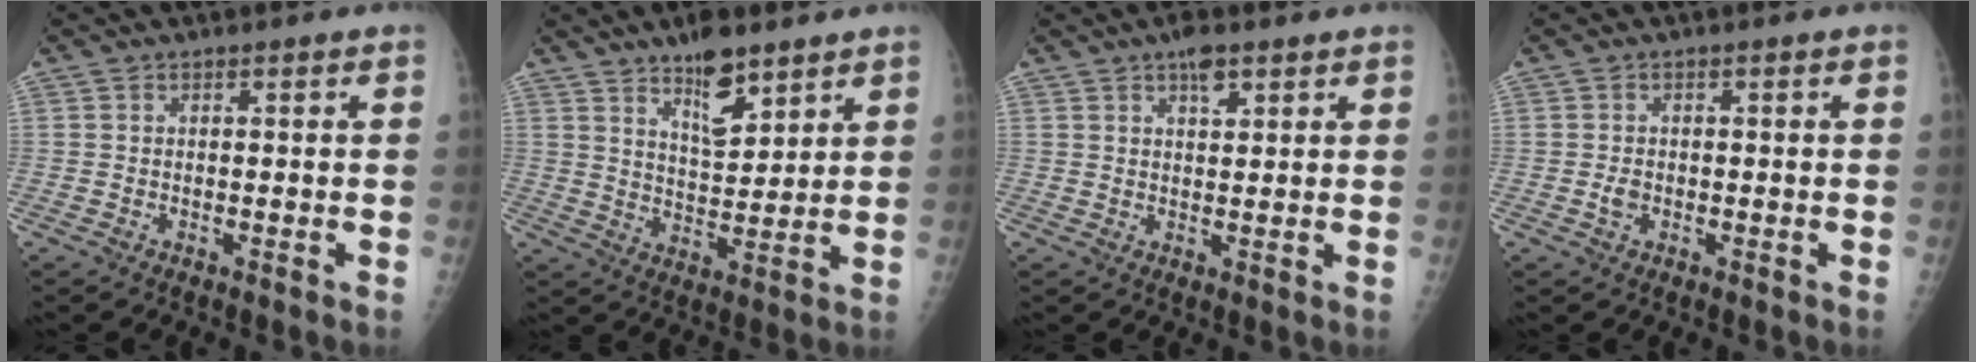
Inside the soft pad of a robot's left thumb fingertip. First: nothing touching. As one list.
[{"total": 9.2, "force": [6.2, 3.4, 5.9], "torque": [-0.075, -0.046, 0.106]}, {"total": 3.8, "force": [2.3, 1.6, 2.6], "torque": [-0.031, -0.006, 0.035]}, {"total": 1.8, "force": [-0.5, 1.3, 1.1], "torque": [-0.016, 0.006, -0.008]}]